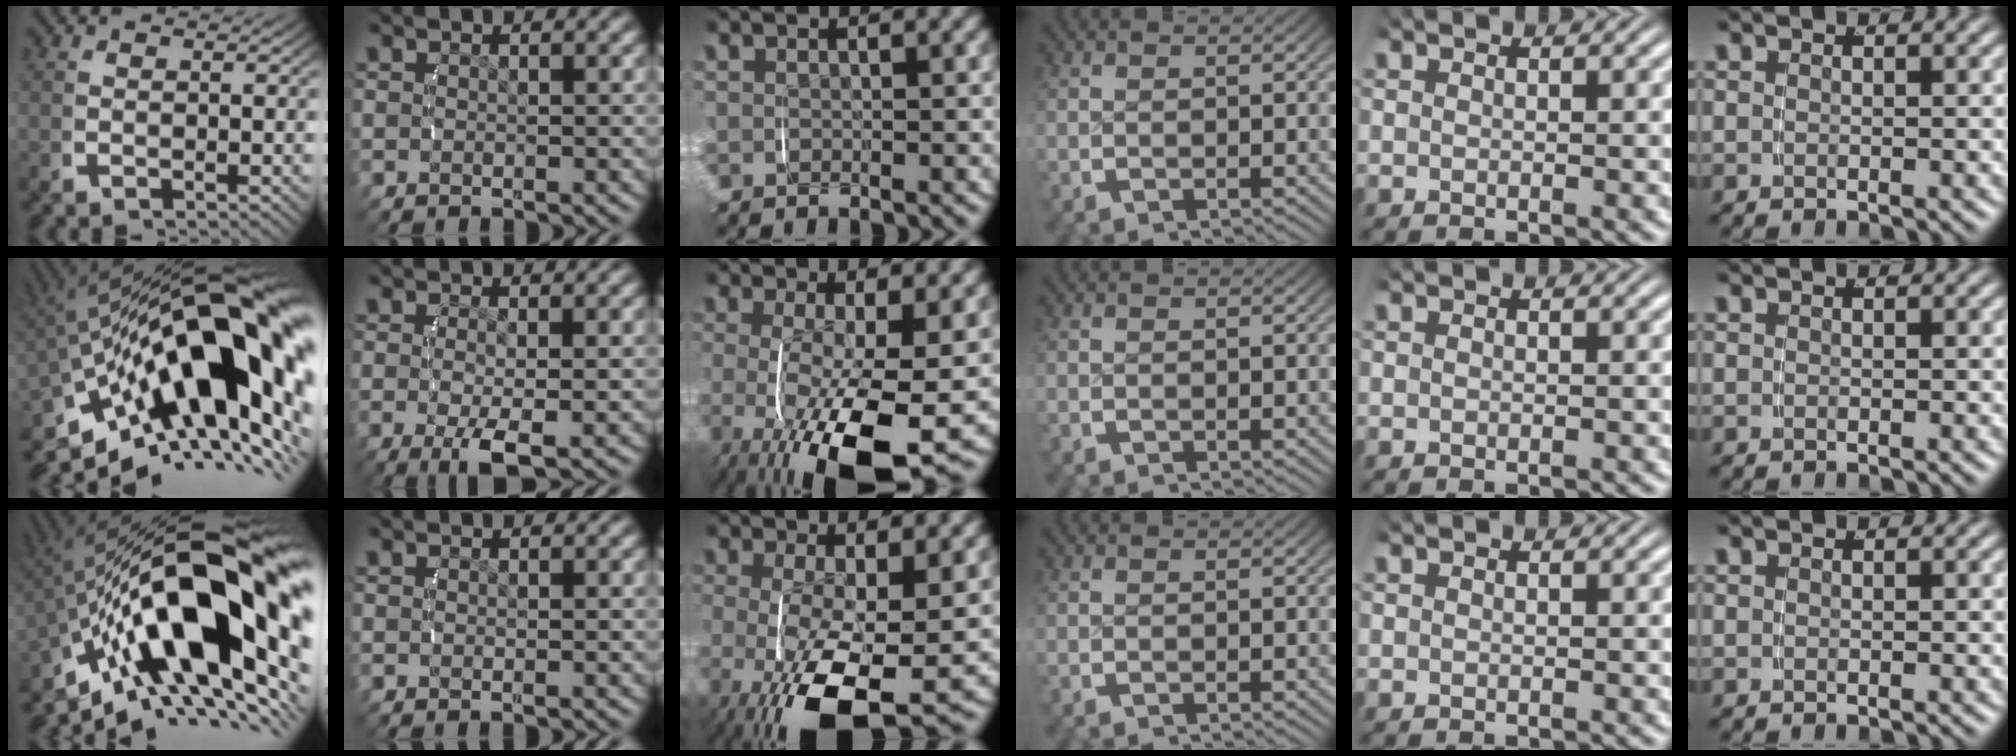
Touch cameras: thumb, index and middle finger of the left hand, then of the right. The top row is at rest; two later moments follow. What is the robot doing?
{"motion": "lift_and_place", "object": "camera"}